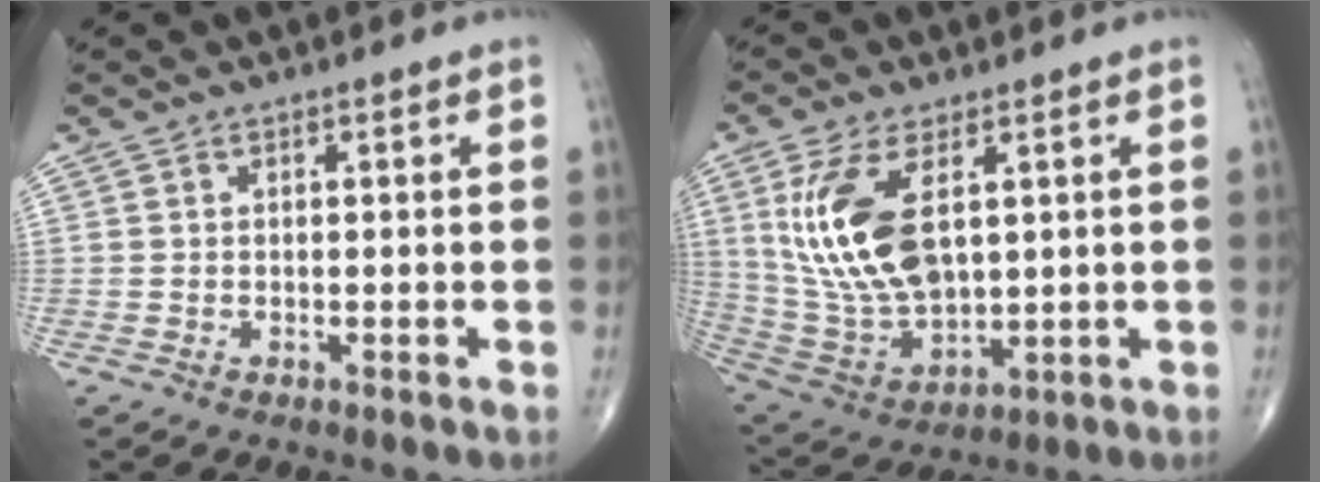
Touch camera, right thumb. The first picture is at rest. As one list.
[{"total": 16.2, "force": [4.3, 8.2, 13.3], "torque": [-0.267, -0.021, 0.098]}]